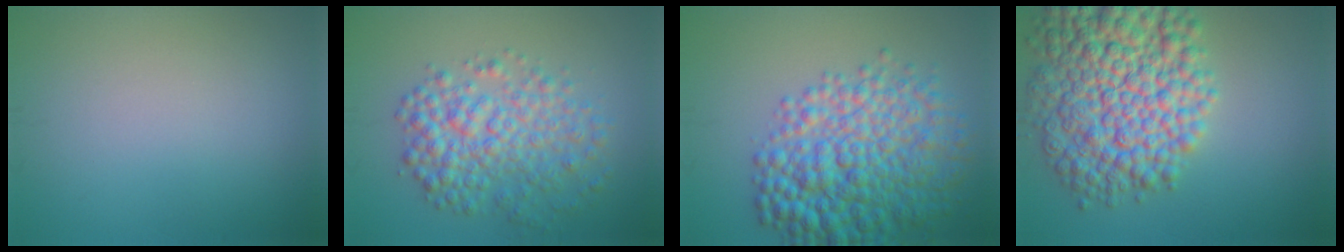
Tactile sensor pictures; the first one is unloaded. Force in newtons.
{"total": 5.8, "press": 5.8, "slide": 0.1}
{"total": 9.3, "press": 9.3, "slide": 0.1}
{"total": 11.6, "press": 11.6, "slide": 0.3}